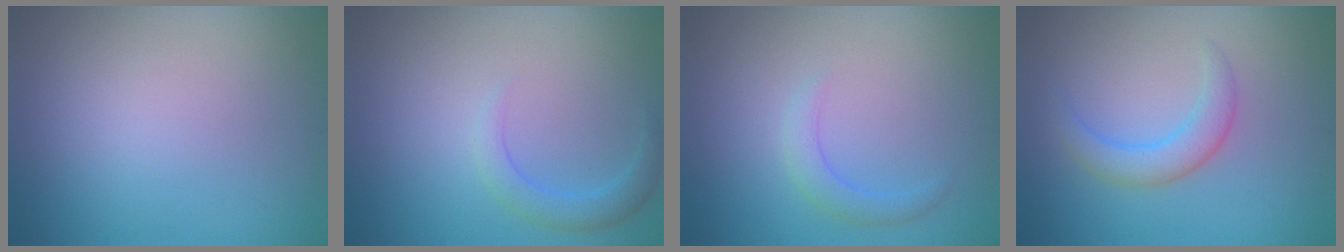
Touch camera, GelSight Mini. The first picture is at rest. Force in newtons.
{"total": 2.1, "press": 2.1, "slide": 0.1}
{"total": 1.7, "press": 1.7, "slide": 0.1}
{"total": 2.8, "press": 2.8, "slide": 0.2}